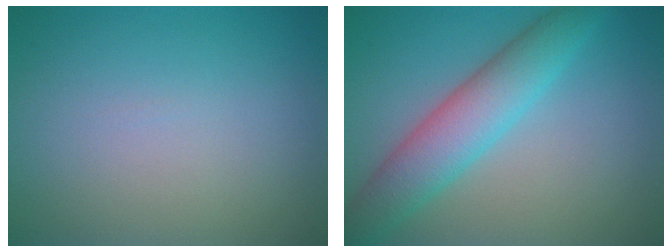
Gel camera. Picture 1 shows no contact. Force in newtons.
{"total": 5.6, "press": 5.6, "slide": 0.1}